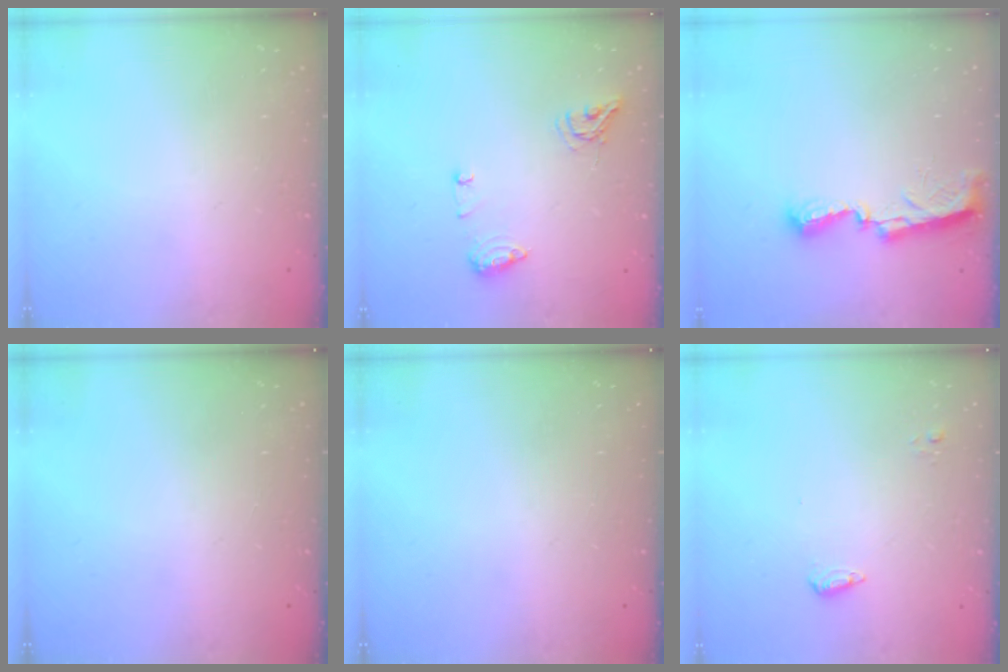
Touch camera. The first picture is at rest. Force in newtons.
{"total": 8.8, "press": 8.8, "slide": 0.5}
{"total": 7.9, "press": 7.8, "slide": 0.4}
{"total": 0.0}
{"total": 0.0}
{"total": 5.2, "press": 5.1, "slide": 1.0}